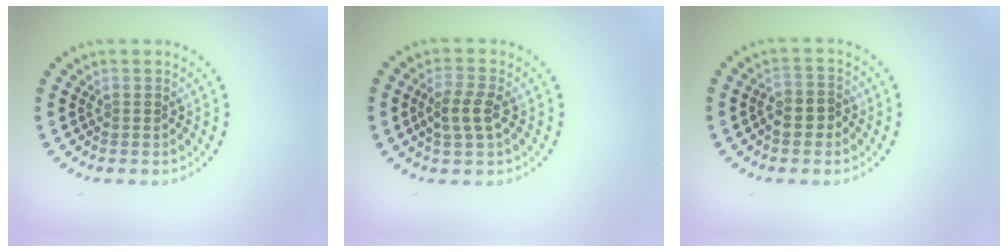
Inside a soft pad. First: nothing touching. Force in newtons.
{"total": 2.6, "press": 2.5, "slide": 0.8}
{"total": 2.3, "press": 2.1, "slide": 0.9}